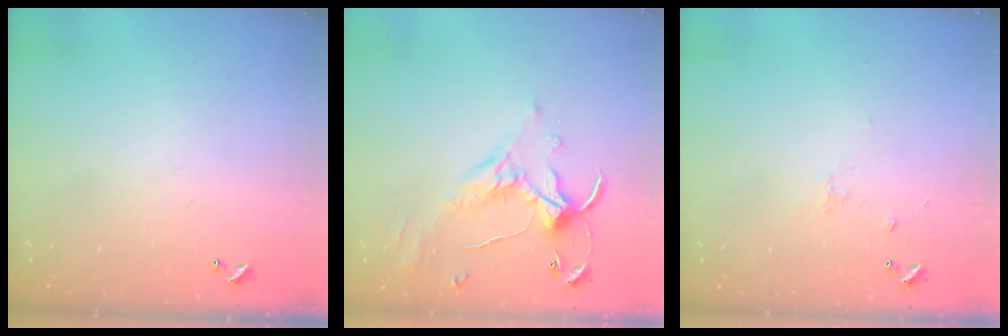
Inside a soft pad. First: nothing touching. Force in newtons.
{"total": 1.1, "press": 0.4, "slide": 1.0}
{"total": 1.2, "press": 1.1, "slide": 0.6}